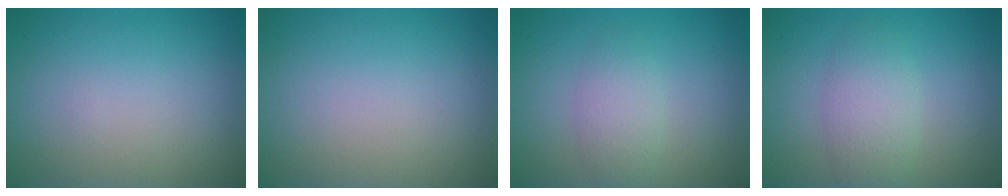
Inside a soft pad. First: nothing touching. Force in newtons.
{"total": 0.0}
{"total": 2.4, "press": 2.4, "slide": 0.0}
{"total": 3.5, "press": 3.5, "slide": 0.3}